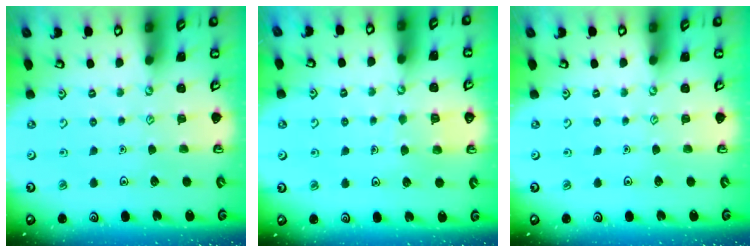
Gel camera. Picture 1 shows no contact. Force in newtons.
{"total": 4.2, "press": 4.2, "slide": 0.3}
{"total": 0.0}